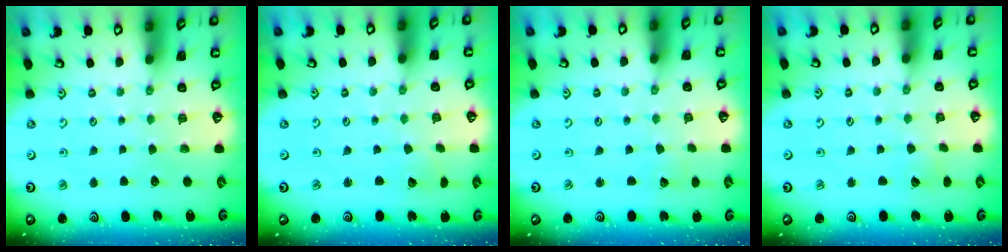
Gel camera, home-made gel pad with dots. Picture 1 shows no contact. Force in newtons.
{"total": 1.2, "press": 1.2, "slide": 0.0}
{"total": 1.5, "press": 1.5, "slide": 0.0}
{"total": 2.4, "press": 2.4, "slide": 0.2}